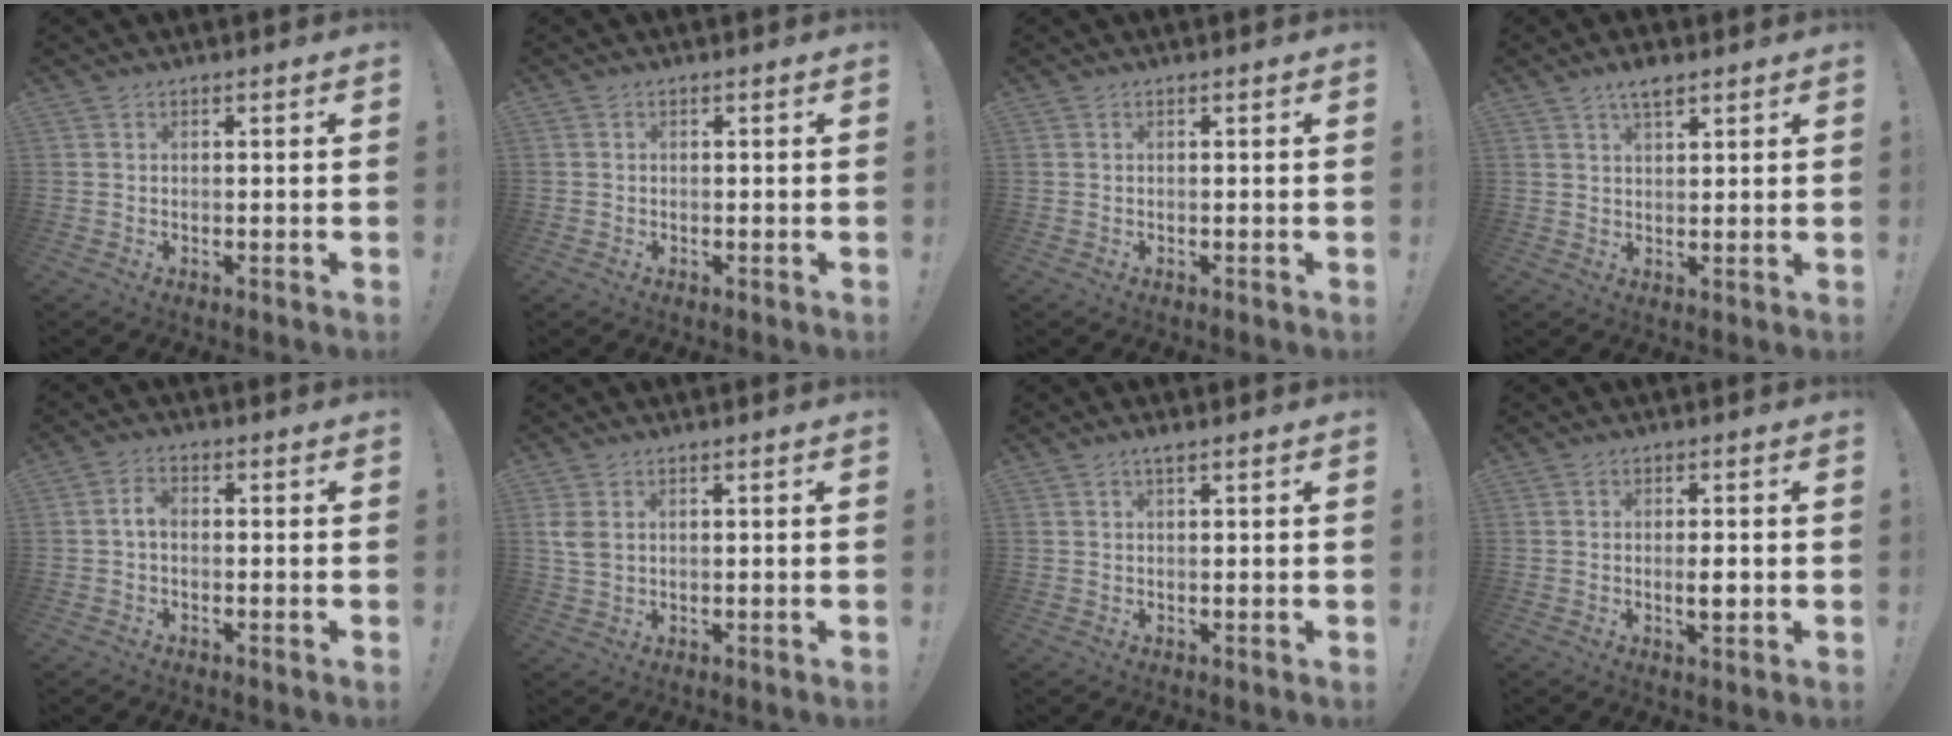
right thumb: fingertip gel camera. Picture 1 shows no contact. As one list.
[{"total": 1.9, "force": [0.3, 1.9, 0.1], "torque": [0.013, -0.008, 0.003]}, {"total": 0.0}, {"total": 4.8, "force": [3.5, 1.4, 2.9], "torque": [-0.039, -0.020, 0.057]}, {"total": 3.3, "force": [-0.4, 1.8, 2.7], "torque": [-0.048, 0.010, -0.007]}, {"total": 4.2, "force": [1.2, 2.9, 2.8], "torque": [-0.053, -0.001, 0.024]}, {"total": 1.6, "force": [1.1, 0.1, 1.2], "torque": [-0.024, 0.001, 0.019]}, {"total": 3.4, "force": [-0.4, 0.9, 3.2], "torque": [-0.039, -0.006, -0.010]}]